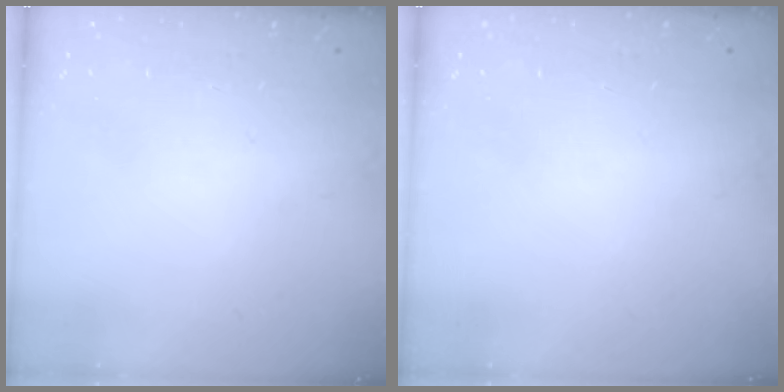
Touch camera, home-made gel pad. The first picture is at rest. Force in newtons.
{"total": 0.0}